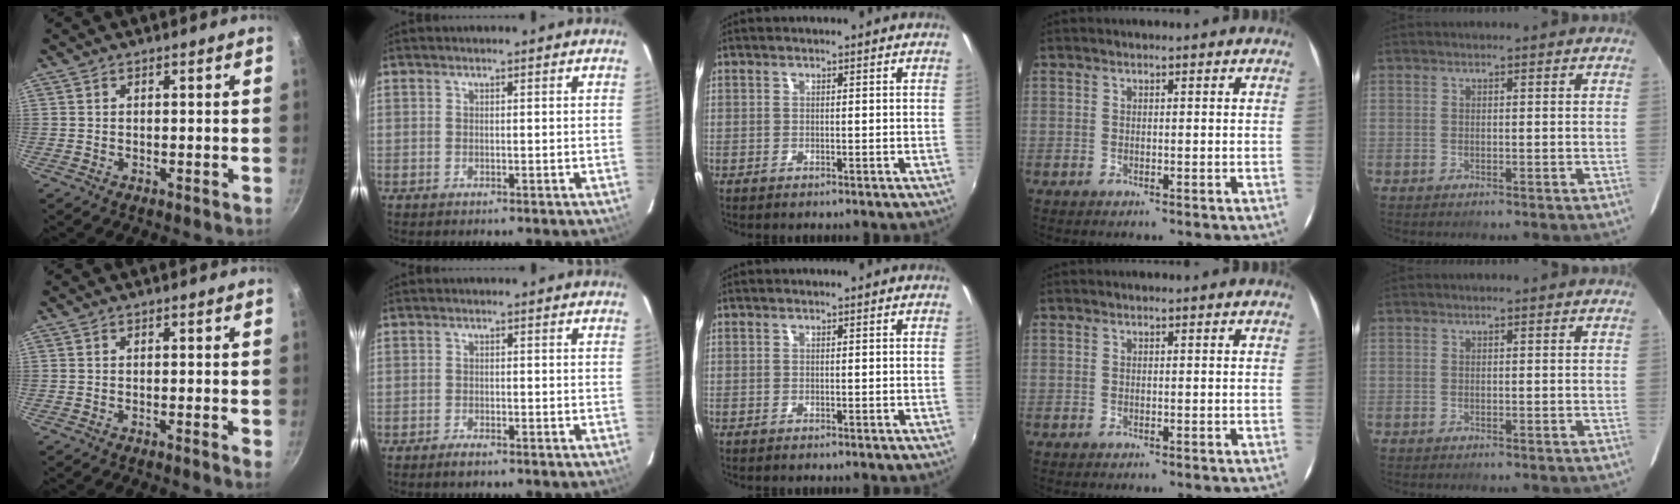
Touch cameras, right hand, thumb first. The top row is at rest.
{"thumb": {"total": 1.2, "force": [-0.3, 0.0, 1.1], "torque": [-0.016, -0.003, -0.007]}, "index": {"total": 2.0, "force": [-1.6, 0.6, 1.0], "torque": [-0.028, -0.002, -0.033]}}